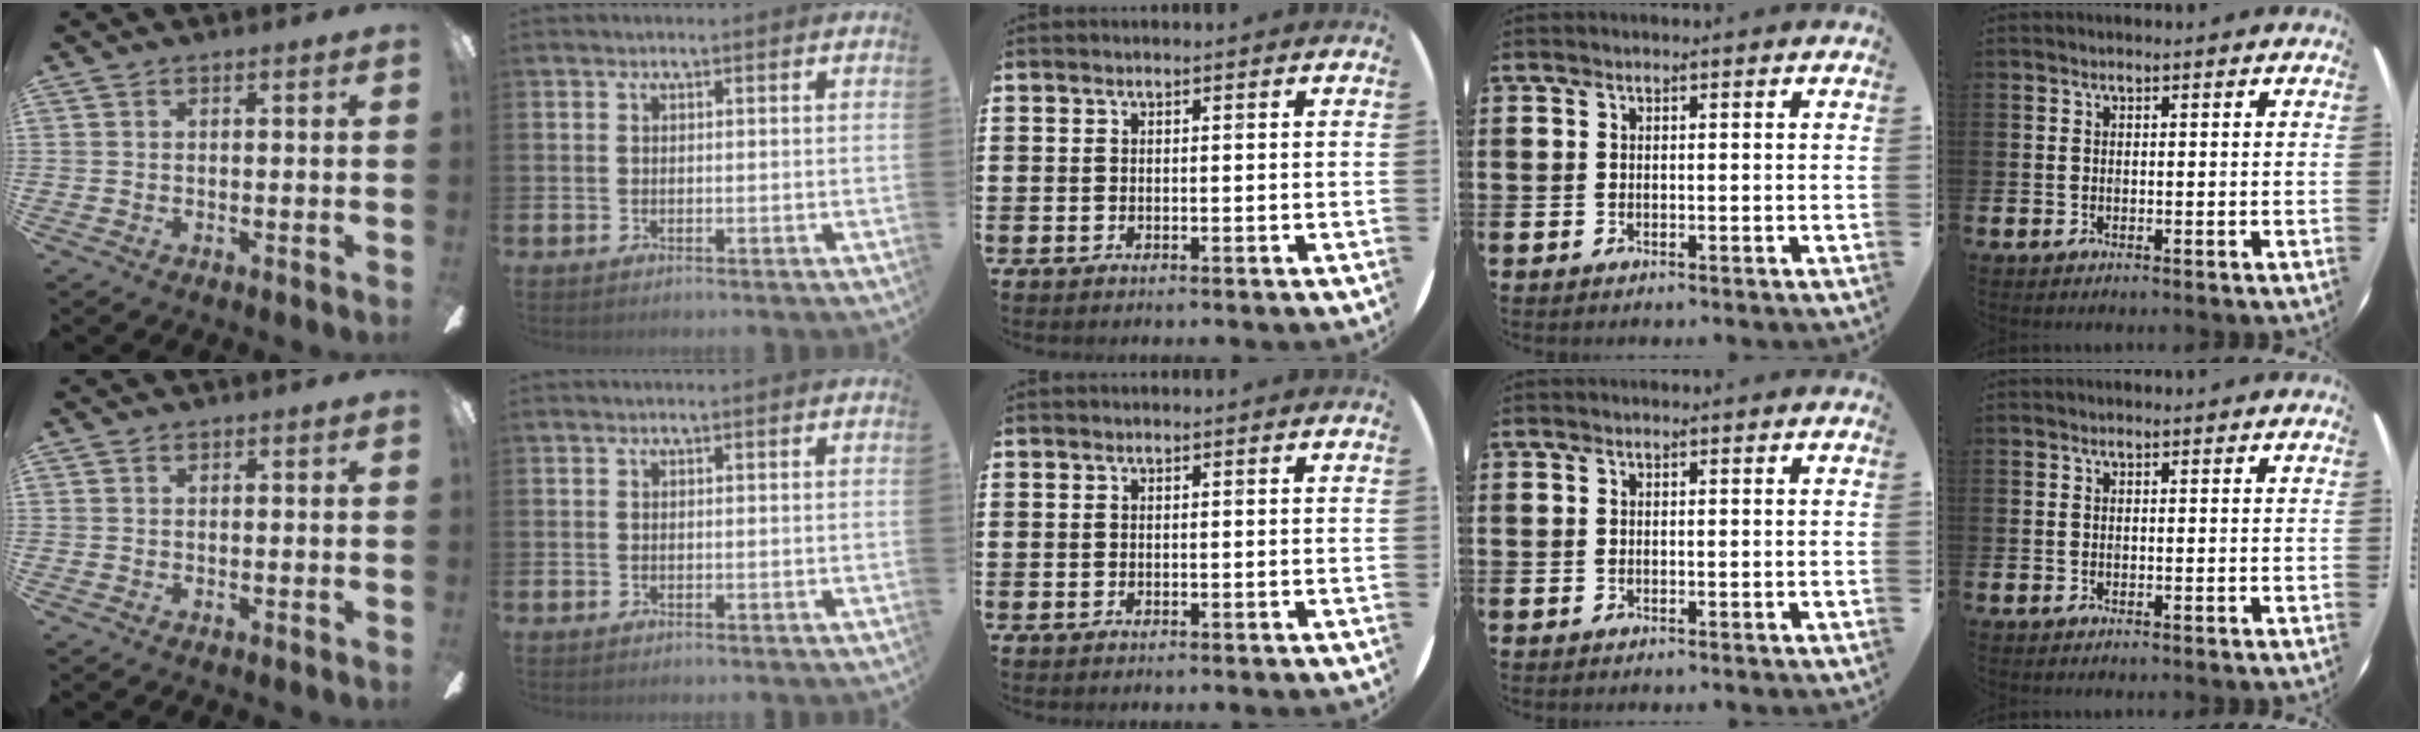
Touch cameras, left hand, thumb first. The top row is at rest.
{}